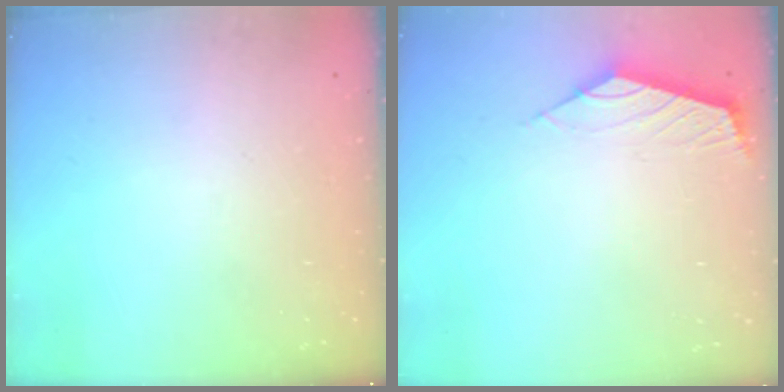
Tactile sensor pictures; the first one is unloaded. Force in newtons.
{"total": 2.4, "press": 2.3, "slide": 0.6}